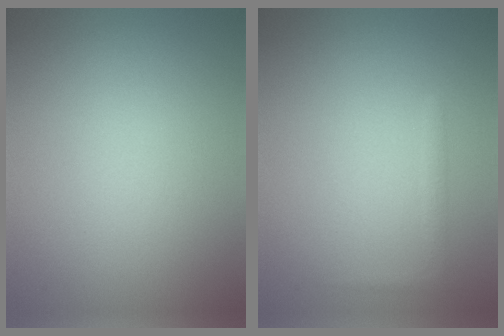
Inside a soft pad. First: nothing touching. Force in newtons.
{"total": 0.8, "press": 0.8, "slide": 0.0}